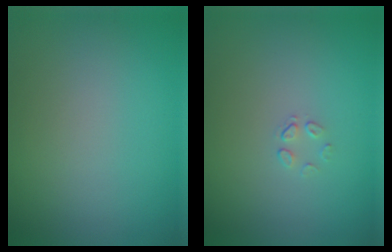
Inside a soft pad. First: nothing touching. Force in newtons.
{"total": 0.7, "press": 0.4, "slide": 0.6}